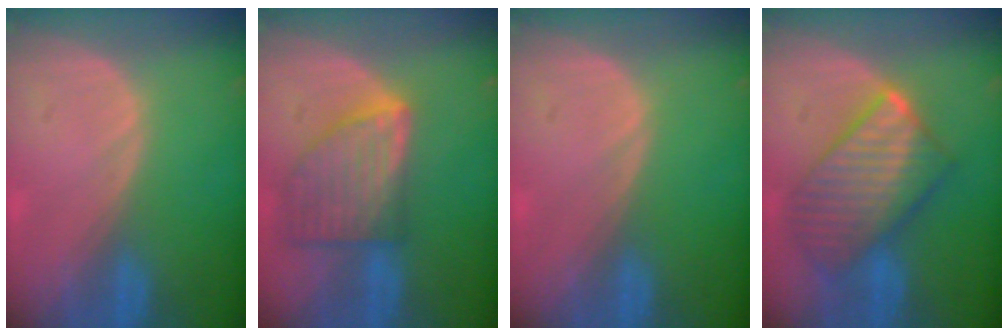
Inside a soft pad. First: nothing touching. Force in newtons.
{"total": 8.2, "press": 7.4, "slide": 3.4}
{"total": 0.0}
{"total": 10.2, "press": 10.2, "slide": 0.7}